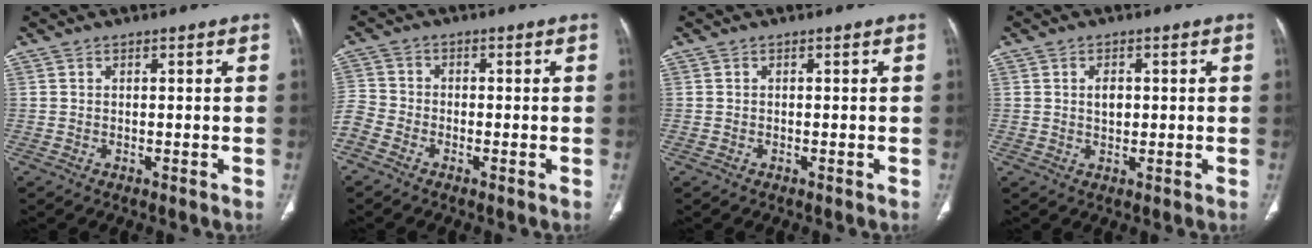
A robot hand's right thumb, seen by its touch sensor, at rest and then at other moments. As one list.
[{"total": 5.2, "force": [-3.3, 3.5, 2.1], "torque": [-0.050, 0.007, -0.078]}, {"total": 0.0}, {"total": 2.7, "force": [0.4, 1.8, 2.0], "torque": [-0.025, 0.000, 0.006]}]